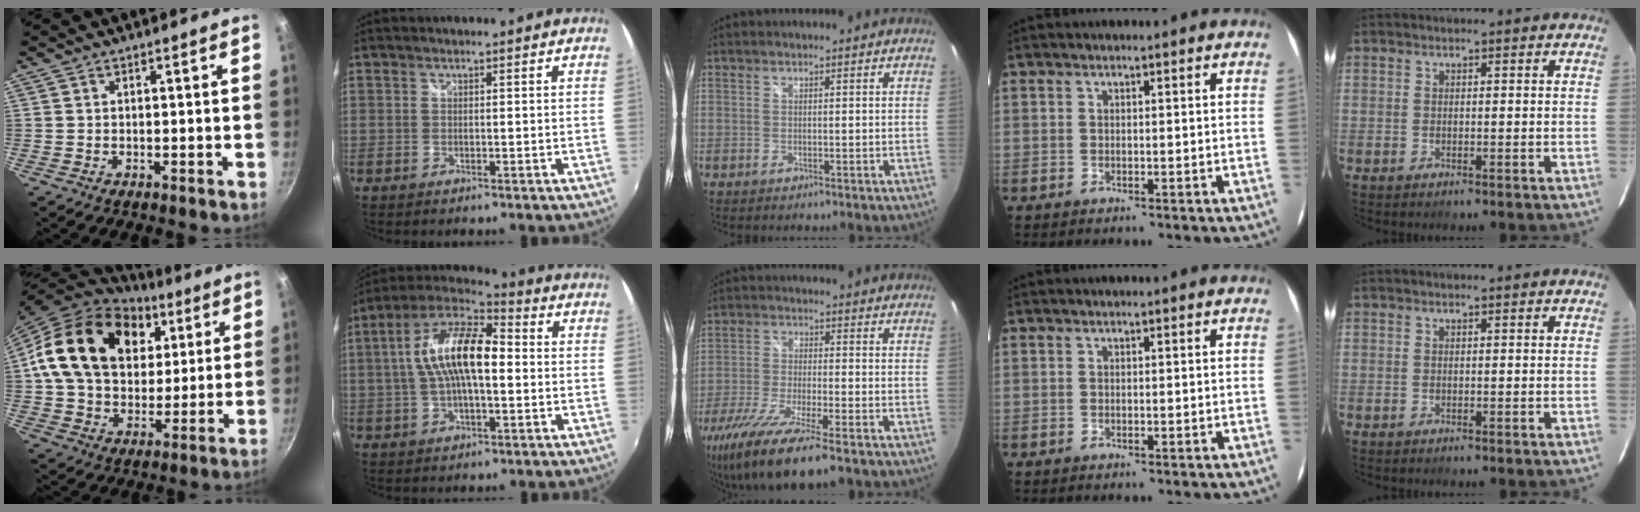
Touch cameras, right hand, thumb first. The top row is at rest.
{"thumb": {"total": 23.9, "force": [7.6, 17.2, 14.7], "torque": [-0.232, -0.002, 0.127]}, "index": {"total": 14.8, "force": [0.4, 6.0, 13.5], "torque": [-0.253, 0.020, -0.003]}, "middle": {"total": 15.0, "force": [-10.7, 1.9, 10.3], "torque": [-0.218, -0.051, -0.195]}}